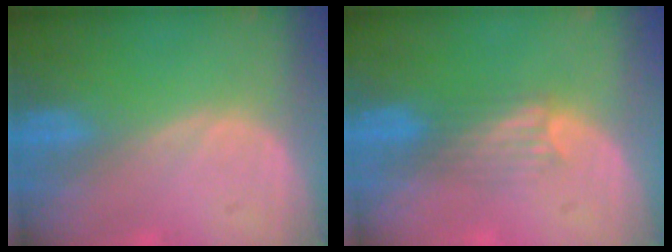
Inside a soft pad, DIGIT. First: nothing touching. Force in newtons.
{"total": 3.3, "press": 2.9, "slide": 1.6}